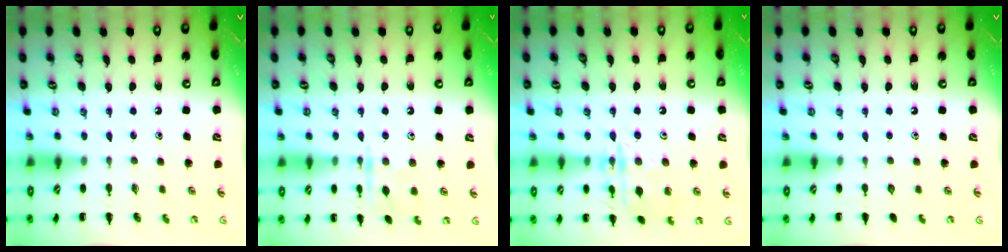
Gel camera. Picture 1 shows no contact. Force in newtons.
{"total": 8.6, "press": 8.5, "slide": 1.5}
{"total": 13.6, "press": 13.6, "slide": 0.6}
{"total": 0.0}